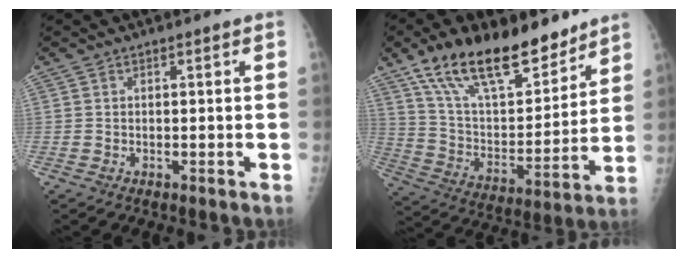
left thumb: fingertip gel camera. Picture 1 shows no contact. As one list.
[{"total": 21.9, "force": [15.4, 9.1, 12.6], "torque": [-0.179, -0.066, 0.273]}]